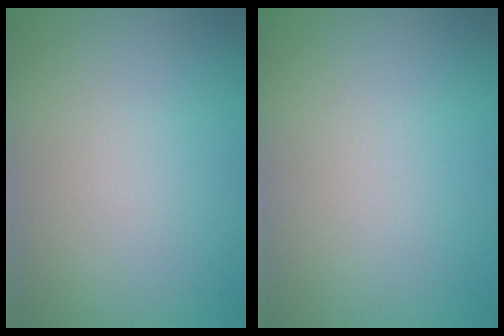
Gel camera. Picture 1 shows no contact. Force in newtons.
{"total": 0.0}